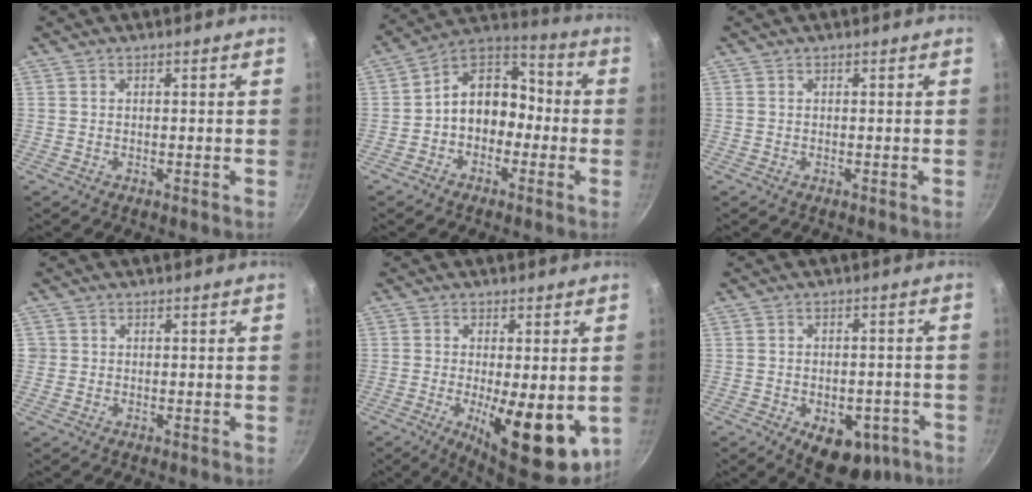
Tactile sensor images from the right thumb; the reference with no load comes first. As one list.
[{"total": 12.5, "force": [-1.6, 9.1, 8.5], "torque": [-0.096, 0.049, -0.044]}, {"total": 0.0}, {"total": 1.1, "force": [0.0, 1.1, 0.1], "torque": [0.006, 0.004, -0.001]}, {"total": 15.4, "force": [-3.6, 5.6, 13.9], "torque": [-0.179, -0.024, -0.035]}, {"total": 11.5, "force": [-5.6, 6.6, 7.5], "torque": [-0.079, 0.019, -0.068]}]